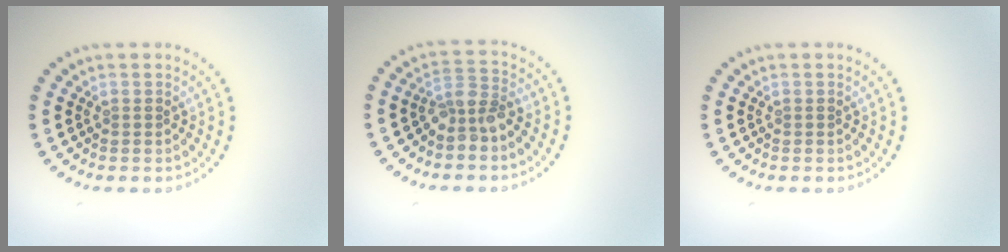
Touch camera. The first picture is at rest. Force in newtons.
{"total": 2.8, "press": 2.2, "slide": 1.7}
{"total": 0.0}